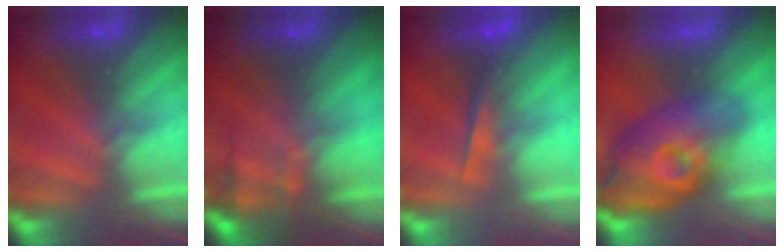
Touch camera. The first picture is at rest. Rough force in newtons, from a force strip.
{"total": 7.1}
{"total": 4.6}
{"total": 4.6}